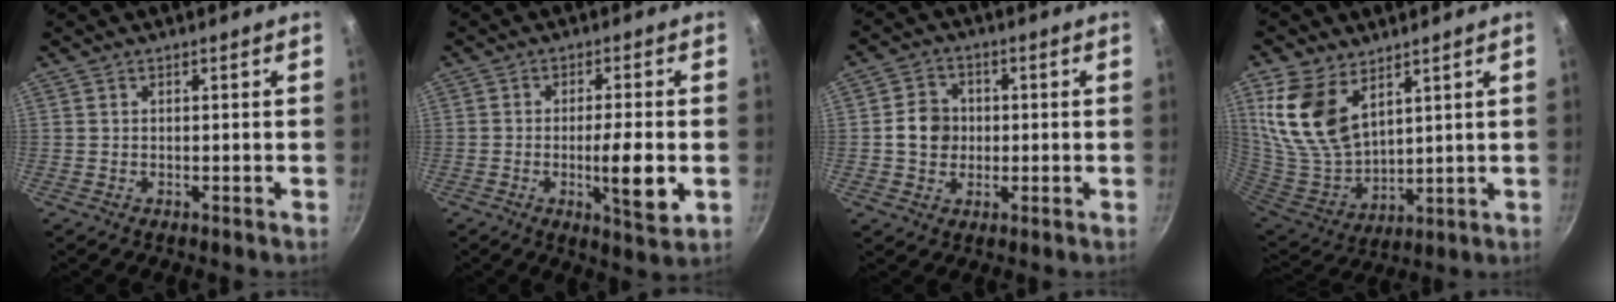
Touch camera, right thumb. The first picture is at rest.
{"total": 8.5, "force": [-1.8, 1.7, 8.1], "torque": [-0.128, 0.001, -0.026]}
{"total": 6.4, "force": [-0.1, 5.7, 2.9], "torque": [-0.022, 0.010, -0.010]}
{"total": 15.7, "force": [7.8, 9.1, 10.0], "torque": [-0.195, -0.049, 0.170]}